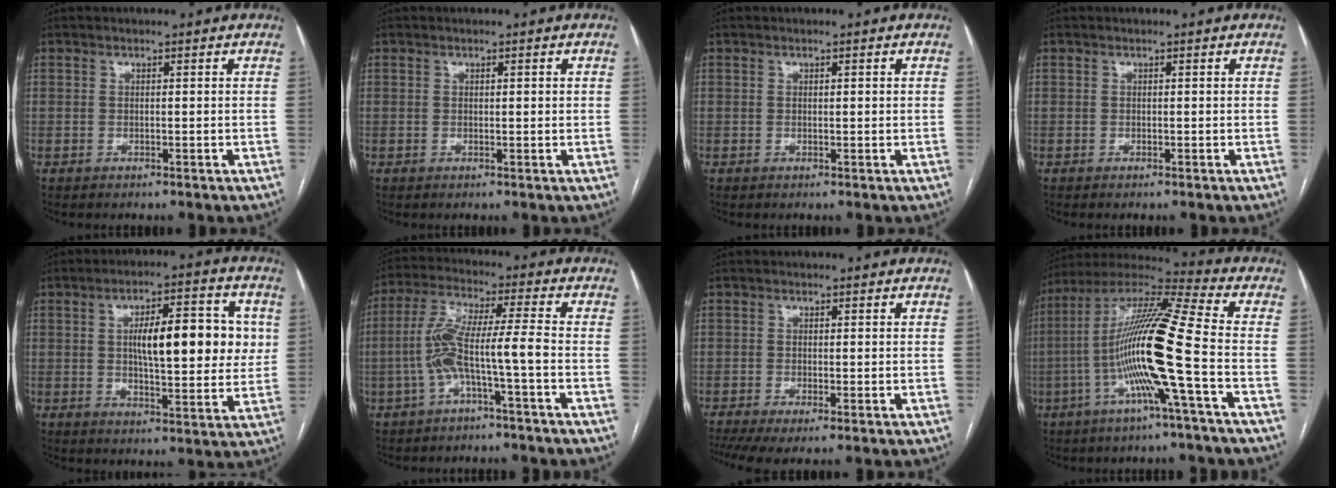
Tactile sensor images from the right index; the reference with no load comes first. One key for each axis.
{"total": 0.9, "fx": 0.3, "fy": 0.3, "fz": 0.8, "tx": -0.011, "ty": 0.002, "tz": 0.004}
{"total": 0.7, "fx": 0.2, "fy": 0.2, "fz": 0.6, "tx": -0.010, "ty": 0.002, "tz": 0.003}
{"total": 0.0}
{"total": 13.9, "fx": 2.4, "fy": 4.3, "fz": 13.0, "tx": -0.187, "ty": 0.025, "tz": 0.036}
{"total": 8.6, "fx": -2.6, "fy": -0.1, "fz": 8.2, "tx": -0.173, "ty": 0.026, "tz": -0.050}
{"total": 4.8, "fx": -2.7, "fy": 1.2, "fz": 3.7, "tx": -0.069, "ty": -0.010, "tz": -0.051}
{"total": 17.5, "fx": -3.9, "fy": -0.8, "fz": 17.0, "tx": -0.325, "ty": 0.005, "tz": -0.087}